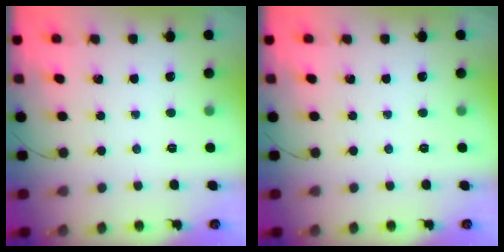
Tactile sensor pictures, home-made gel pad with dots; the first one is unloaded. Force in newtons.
{"total": 0.0}